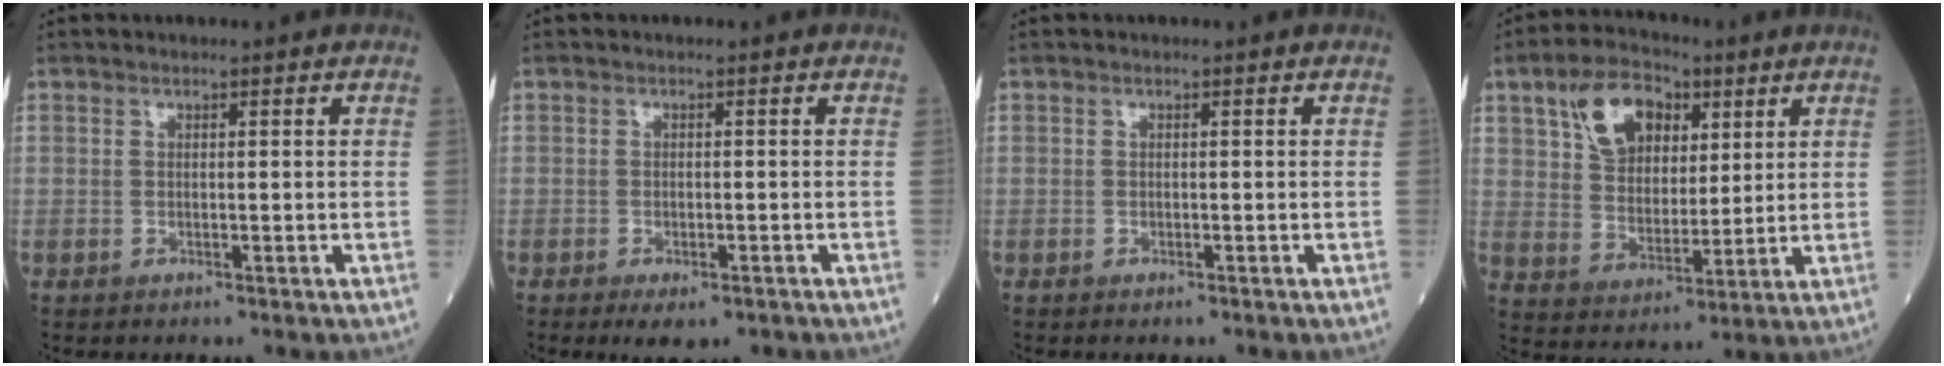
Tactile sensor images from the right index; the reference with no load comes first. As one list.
[{"total": 3.4, "force": [-2.2, 1.2, 2.3], "torque": [-0.033, -0.004, -0.025]}, {"total": 0.0}, {"total": 10.7, "force": [5.0, 6.6, 6.8], "torque": [-0.130, 0.027, 0.093]}]